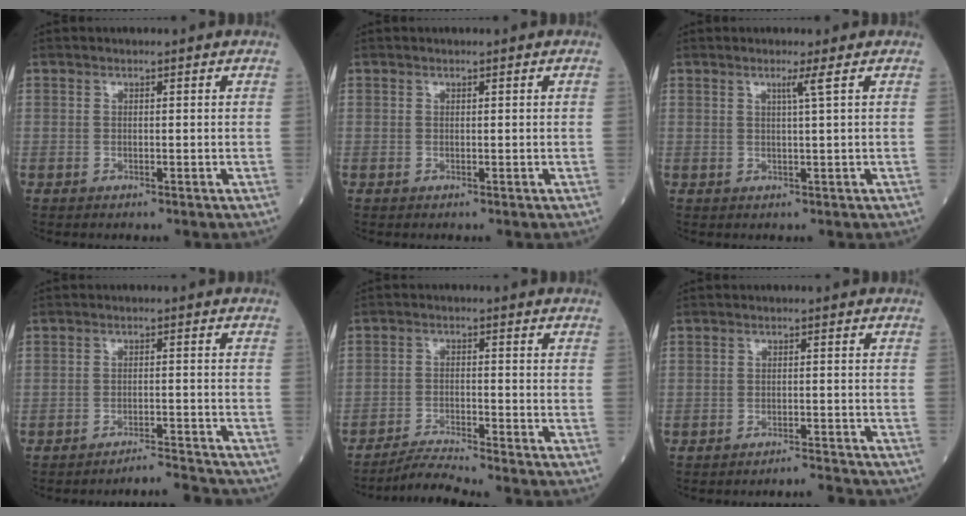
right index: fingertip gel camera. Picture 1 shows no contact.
{"total": 0.0}
{"total": 1.7, "force": [0.7, -0.7, 1.3], "torque": [-0.030, -0.006, 0.016]}
{"total": 5.1, "force": [-5.0, -0.8, -0.4], "torque": [0.013, 0.005, -0.079]}
{"total": 4.7, "force": [-4.4, -1.6, 0.6], "torque": [-0.021, -0.019, -0.084]}
{"total": 3.2, "force": [-3.1, -0.7, -0.3], "torque": [0.010, -0.005, -0.043]}